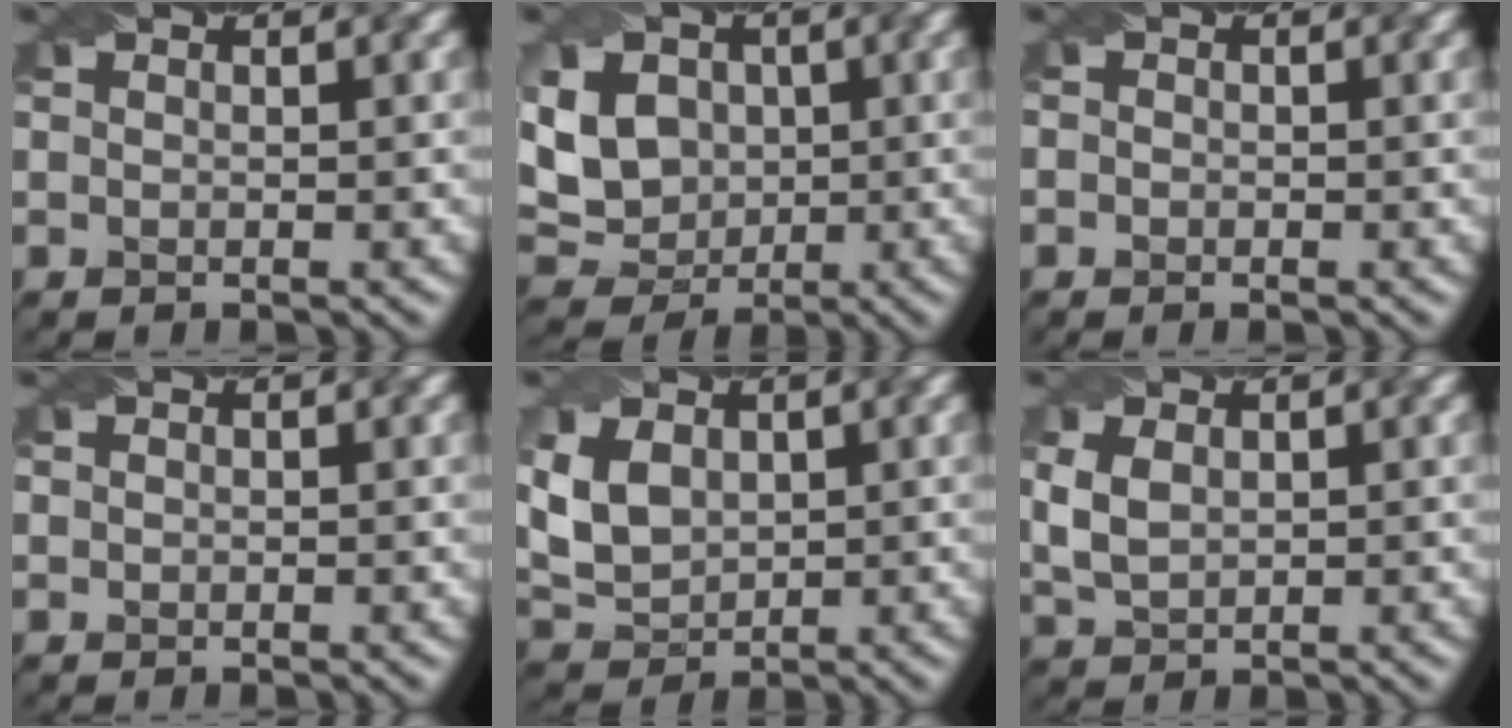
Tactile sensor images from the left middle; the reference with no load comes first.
{"total": 8.4, "force": [1.6, 6.7, 4.8], "torque": [-0.088, 0.024, 0.015]}
{"total": 0.9, "force": [-0.1, 0.8, 0.4], "torque": [-0.004, 0.006, -0.012]}
{"total": 0.6, "force": [0.3, 0.5, 0.2], "torque": [-0.001, -0.001, 0.000]}
{"total": 4.3, "force": [0.7, 3.1, 2.9], "torque": [-0.071, 0.003, 0.016]}
{"total": 2.8, "force": [0.5, 2.0, 1.9], "torque": [-0.052, 0.002, 0.014]}